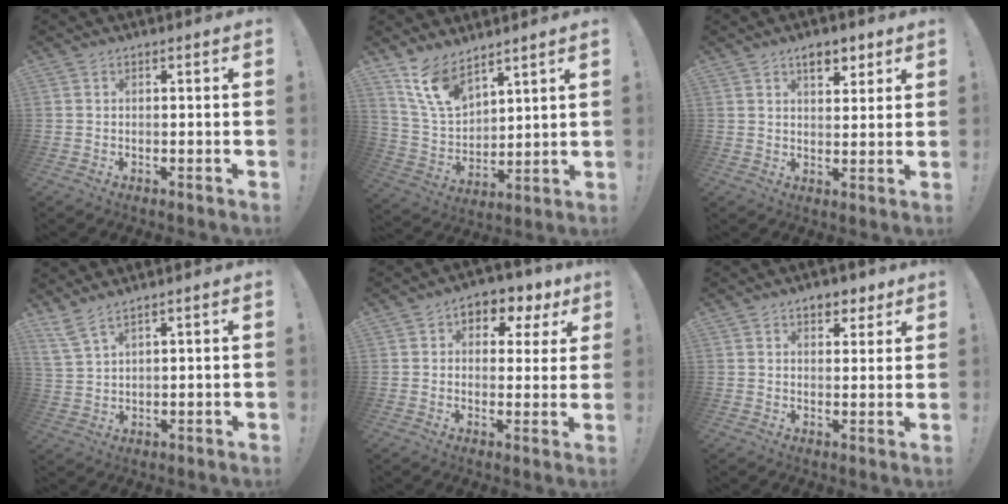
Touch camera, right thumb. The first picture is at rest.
{"total": 12.6, "force": [9.5, 6.1, 5.6], "torque": [-0.127, -0.053, 0.187]}
{"total": 6.0, "force": [3.8, 3.0, 3.6], "torque": [-0.039, -0.015, 0.064]}
{"total": 5.3, "force": [4.4, 1.1, 2.8], "torque": [-0.061, -0.021, 0.084]}
{"total": 5.6, "force": [2.0, 4.5, 2.7], "torque": [-0.024, -0.014, 0.035]}
{"total": 5.4, "force": [3.7, 3.2, 2.2], "torque": [-0.022, -0.013, 0.064]}